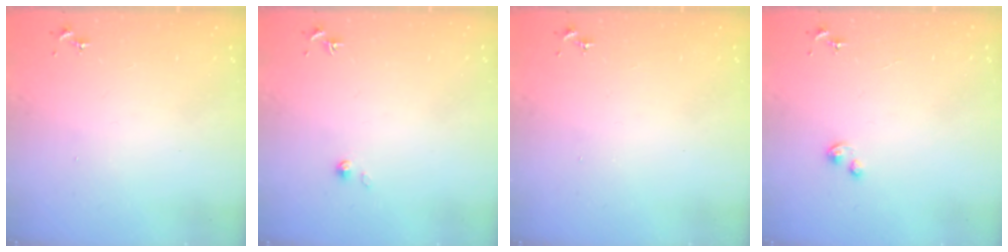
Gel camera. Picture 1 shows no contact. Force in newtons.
{"total": 2.2, "press": 2.2, "slide": 0.2}
{"total": 0.0}
{"total": 2.1, "press": 2.0, "slide": 0.5}